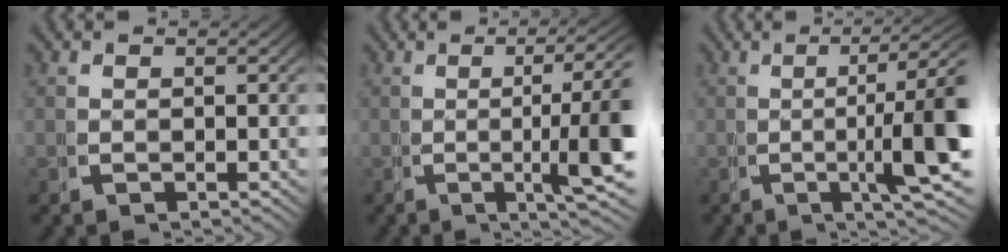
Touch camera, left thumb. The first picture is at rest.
{"total": 9.6, "force": [0.6, 2.9, 9.2], "torque": [-0.117, 0.003, -0.003]}
{"total": 9.5, "force": [0.7, 2.7, 9.1], "torque": [-0.124, 0.002, -0.002]}